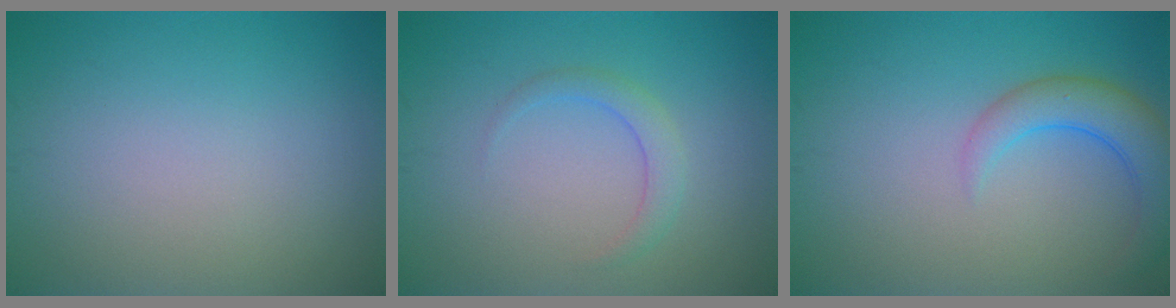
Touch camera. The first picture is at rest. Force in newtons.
{"total": 1.8, "press": 1.8, "slide": 0.1}
{"total": 4.0, "press": 4.0, "slide": 0.3}